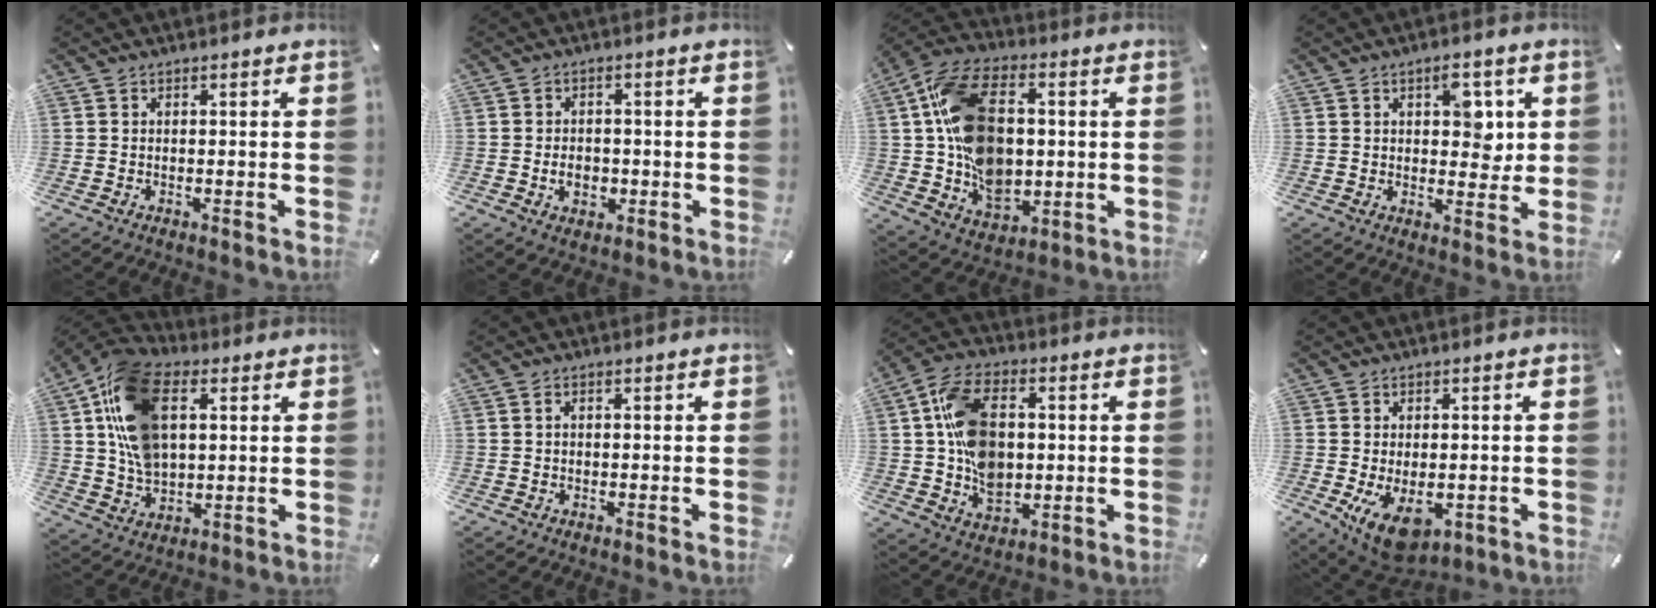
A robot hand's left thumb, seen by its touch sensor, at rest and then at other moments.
{"total": 4.8, "force": [-1.1, 3.7, 2.9], "torque": [-0.050, 0.000, -0.021]}
{"total": 20.1, "force": [1.6, 14.2, 14.1], "torque": [-0.276, 0.007, 0.035]}
{"total": 7.4, "force": [2.4, 4.6, 5.3], "torque": [-0.056, -0.009, 0.033]}
{"total": 17.8, "force": [4.8, 11.8, 12.4], "torque": [-0.261, 0.005, 0.089]}
{"total": 0.8, "force": [0.1, 0.5, 0.7], "torque": [-0.013, 0.004, -0.001]}
{"total": 15.1, "force": [1.2, 10.7, 10.5], "torque": [-0.211, 0.015, 0.027]}
{"total": 9.7, "force": [-2.9, 5.5, 7.3], "torque": [-0.137, -0.004, -0.047]}